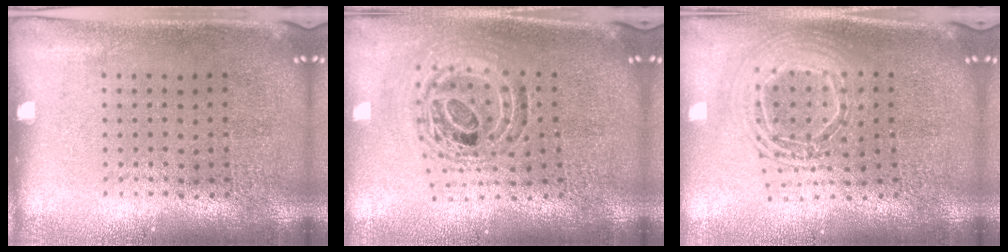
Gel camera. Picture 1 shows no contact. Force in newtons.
{"total": 1.1, "press": 1.0, "slide": 0.4}
{"total": 2.0, "press": 1.6, "slide": 1.2}